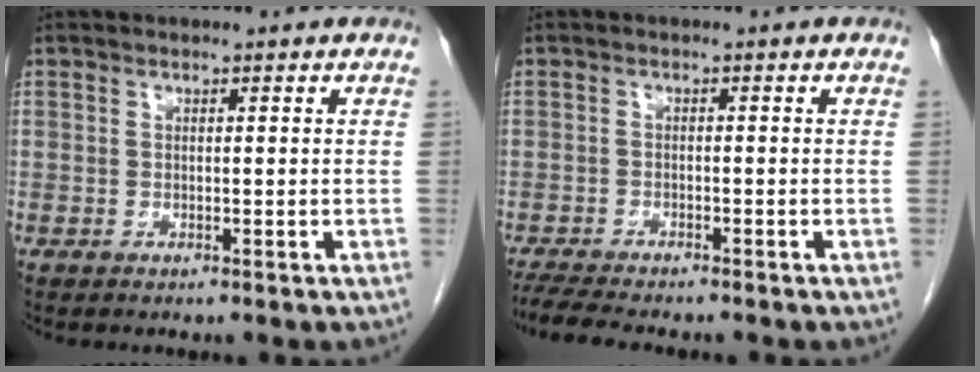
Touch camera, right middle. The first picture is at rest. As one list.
[{"total": 7.3, "force": [-6.4, 0.8, 3.4], "torque": [-0.057, -0.014, -0.102]}]